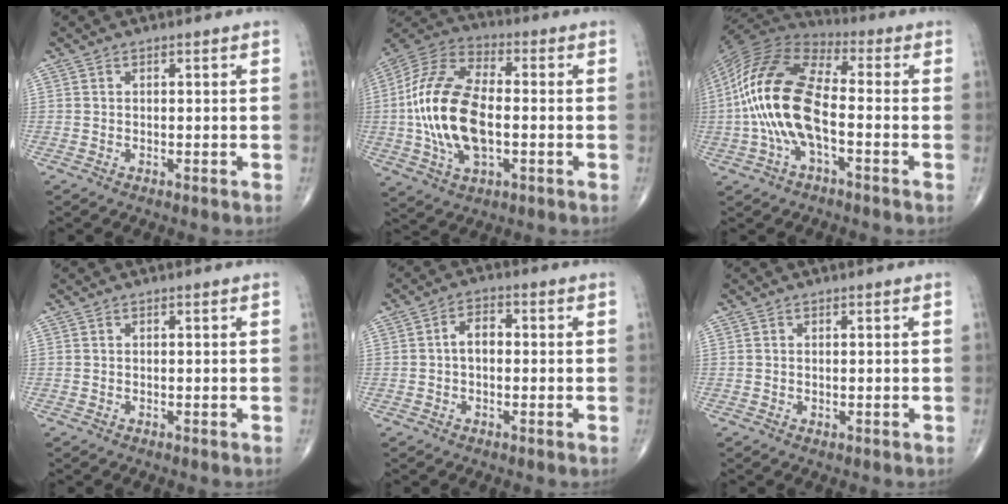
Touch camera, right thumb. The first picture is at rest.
{"total": 19.4, "force": [-1.5, 10.1, 16.5], "torque": [-0.339, 0.020, -0.029]}
{"total": 18.1, "force": [-2.4, 8.3, 15.9], "torque": [-0.332, 0.032, -0.051]}
{"total": 0.0}
{"total": 4.0, "force": [-0.2, 2.6, 3.1], "torque": [-0.042, 0.017, -0.011]}
{"total": 0.0}